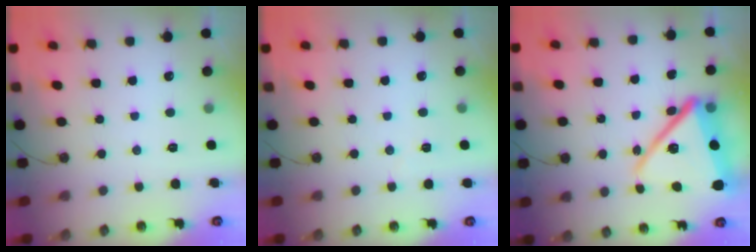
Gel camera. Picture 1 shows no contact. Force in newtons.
{"total": 2.2, "press": 2.2, "slide": 0.7}
{"total": 20.1, "press": 20.0, "slide": 1.6}